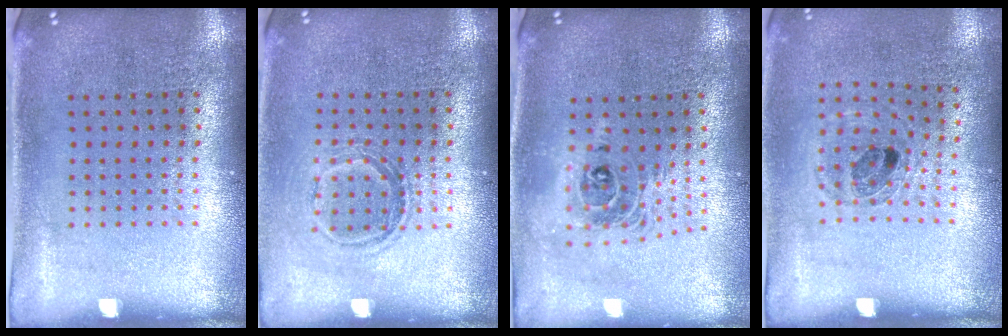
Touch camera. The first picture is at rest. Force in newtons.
{"total": 1.2, "press": 1.0, "slide": 0.6}
{"total": 1.8, "press": 1.4, "slide": 1.1}
{"total": 0.9, "press": 0.9, "slide": 0.2}